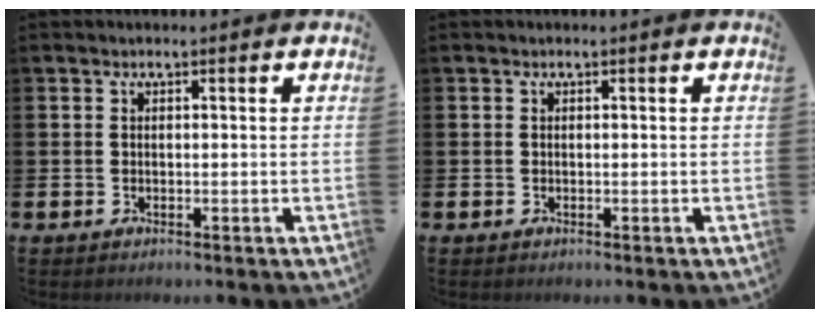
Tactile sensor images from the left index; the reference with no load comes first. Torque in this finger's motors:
{"motor_torque": [-0.03, -0.02, -0.01, 0.00]}